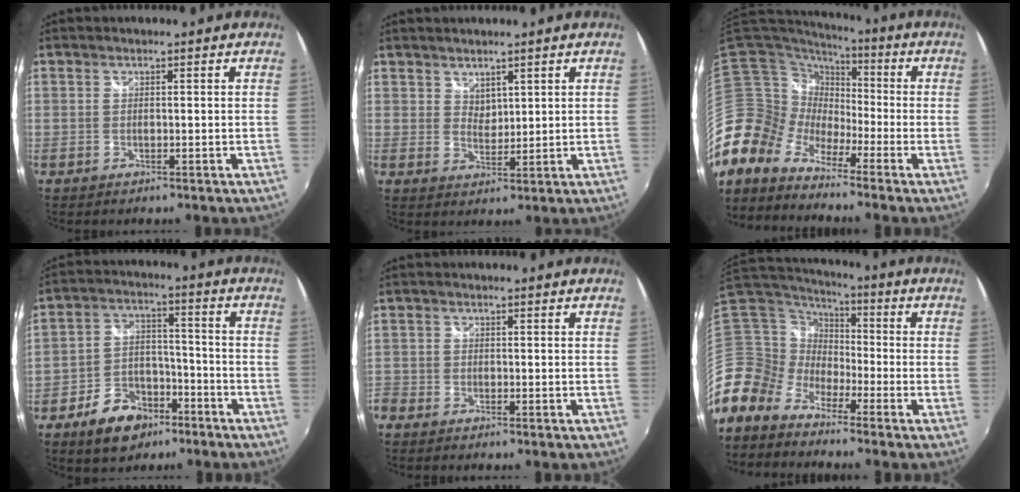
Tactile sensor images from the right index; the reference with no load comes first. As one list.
[{"total": 2.8, "force": [2.1, 1.6, 0.7], "torque": [-0.005, 0.002, 0.040]}, {"total": 7.6, "force": [-5.0, 5.4, 2.1], "torque": [-0.035, 0.027, -0.126]}, {"total": 10.9, "force": [-7.0, 6.7, 5.0], "torque": [-0.109, 0.022, -0.109]}, {"total": 3.6, "force": [-2.5, 2.5, 0.7], "torque": [-0.028, -0.004, -0.054]}, {"total": 8.2, "force": [-5.4, 5.9, 1.7], "torque": [-0.039, 0.034, -0.141]}]